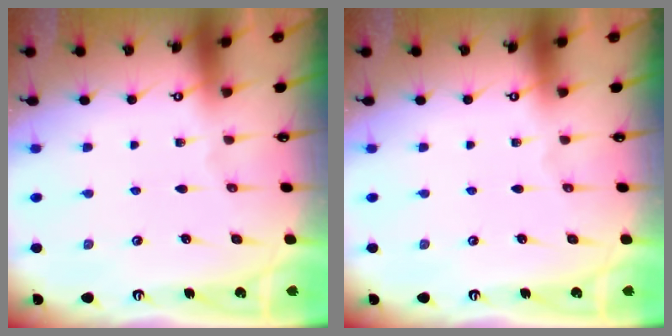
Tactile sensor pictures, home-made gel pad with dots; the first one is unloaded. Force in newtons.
{"total": 0.0}